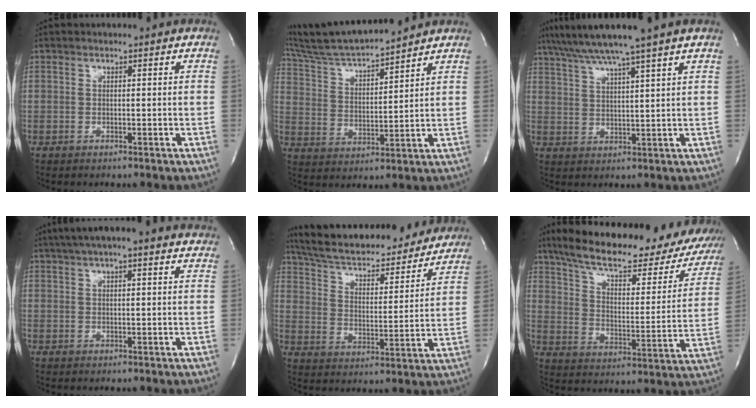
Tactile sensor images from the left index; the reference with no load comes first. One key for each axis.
{"total": 13.9, "fx": 12.9, "fy": 0.2, "fz": 5.3, "tx": -0.107, "ty": 0.012, "tz": 0.231}
{"total": 10.1, "fx": 8.1, "fy": -2.8, "fz": 5.3, "tx": -0.093, "ty": 0.005, "tz": 0.134}
{"total": 13.0, "fx": 10.9, "fy": 1.5, "fz": 7.0, "tx": -0.116, "ty": 0.041, "tz": 0.140}
{"total": 26.2, "fx": 23.5, "fy": 5.9, "fz": 10.0, "tx": -0.169, "ty": -0.006, "tz": 0.327}
{"total": 29.8, "fx": 24.1, "fy": 8.2, "fz": 15.4, "tx": -0.242, "ty": -0.007, "tz": 0.312}